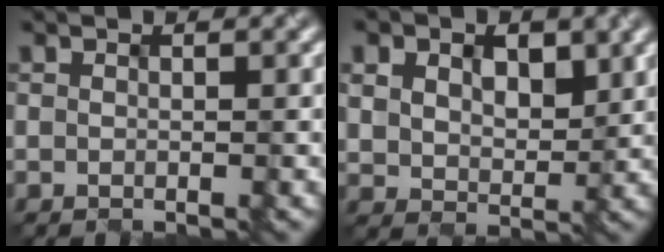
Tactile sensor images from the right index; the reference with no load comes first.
{"total": 5.8, "force": [2.0, 4.2, 3.4], "torque": [-0.070, 0.003, 0.023]}